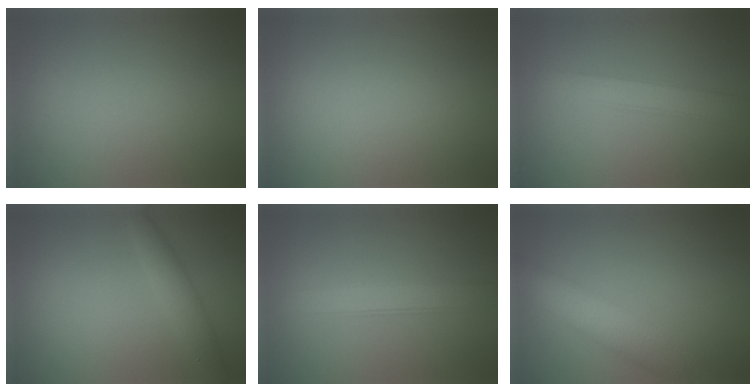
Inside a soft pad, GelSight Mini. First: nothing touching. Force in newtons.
{"total": 0.0}
{"total": 2.4, "press": 2.4, "slide": 0.1}
{"total": 2.3, "press": 2.3, "slide": 0.0}
{"total": 2.5, "press": 2.5, "slide": 0.1}
{"total": 5.4, "press": 5.4, "slide": 0.4}